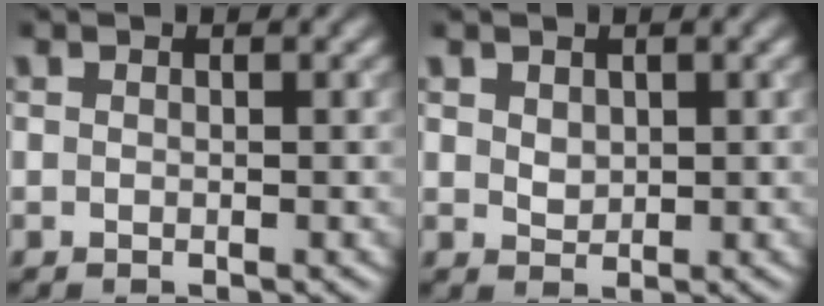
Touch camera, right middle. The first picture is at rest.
{"total": 1.2, "force": [0.5, 0.9, 0.6], "torque": [-0.011, -0.002, 0.015]}